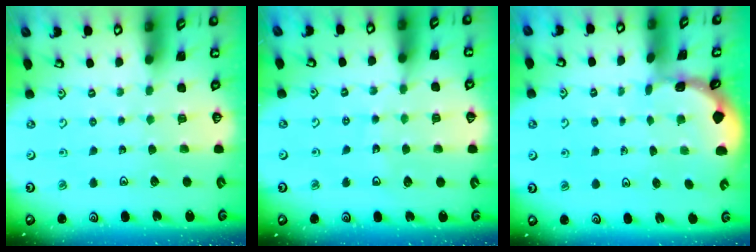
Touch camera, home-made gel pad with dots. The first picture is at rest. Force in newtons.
{"total": 7.1, "press": 6.6, "slide": 2.6}
{"total": 0.7, "press": 0.6, "slide": 0.2}